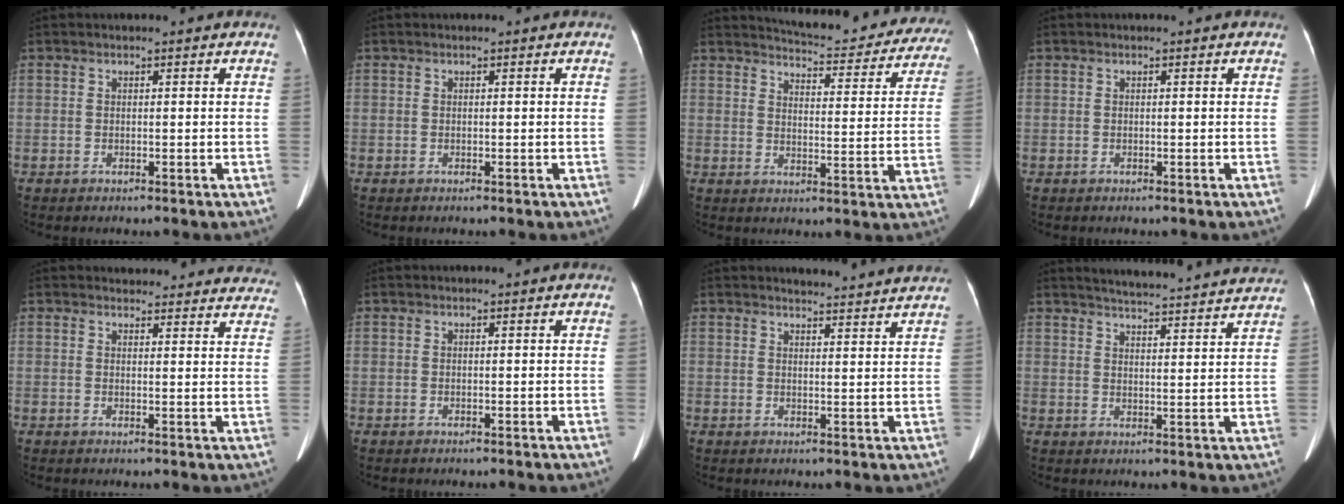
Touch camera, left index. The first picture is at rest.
{"total": 0.0}
{"total": 20.5, "force": [19.1, 4.2, 6.2], "torque": [-0.069, -0.043, 0.219]}
{"total": 0.0}
{"total": 18.1, "force": [17.3, 4.6, 2.8], "torque": [-0.012, -0.037, 0.176]}
{"total": 0.0}
{"total": 7.8, "force": [7.6, -0.4, 1.5], "torque": [-0.020, 0.000, 0.081]}
{"total": 18.2, "force": [17.4, 0.3, 5.5], "torque": [-0.081, -0.014, 0.216]}